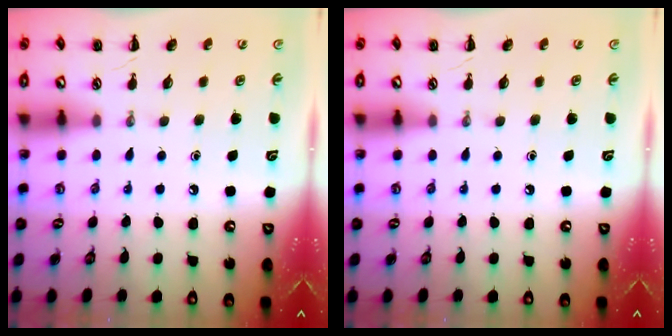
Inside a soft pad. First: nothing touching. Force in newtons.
{"total": 0.0}